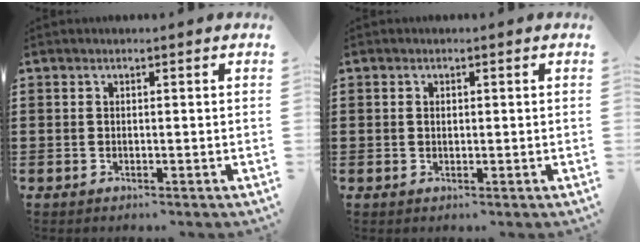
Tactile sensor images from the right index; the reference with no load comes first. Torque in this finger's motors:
{"motor_torque": [-0.37, 1.73, -0.17, -0.06]}